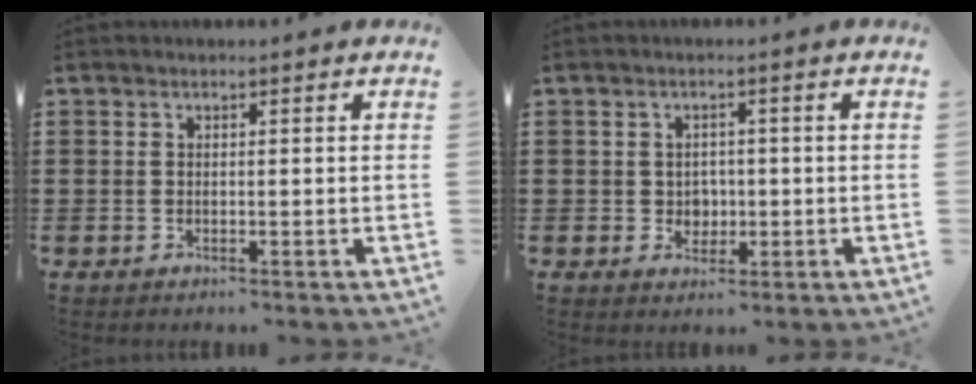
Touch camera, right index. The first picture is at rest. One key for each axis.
{"total": 2.4, "fx": -0.1, "fy": 2.2, "fz": 0.9, "tx": -0.017, "ty": 0.004, "tz": -0.008}